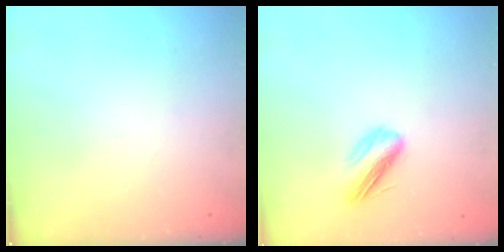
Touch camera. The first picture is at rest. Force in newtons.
{"total": 7.3, "press": 7.3, "slide": 0.9}